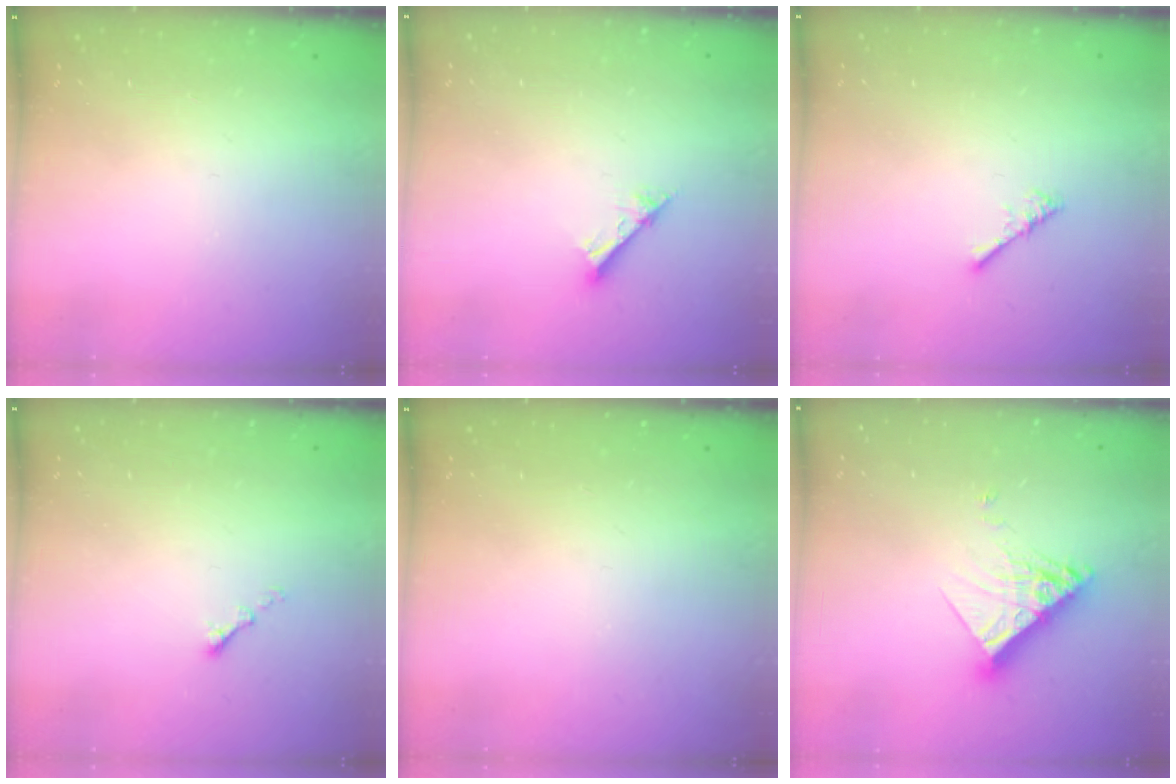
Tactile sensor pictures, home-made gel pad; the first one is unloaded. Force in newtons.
{"total": 2.6, "press": 2.6, "slide": 0.2}
{"total": 0.9, "press": 0.9, "slide": 0.3}
{"total": 1.1, "press": 1.0, "slide": 0.5}
{"total": 0.0}
{"total": 12.3, "press": 12.3, "slide": 0.9}